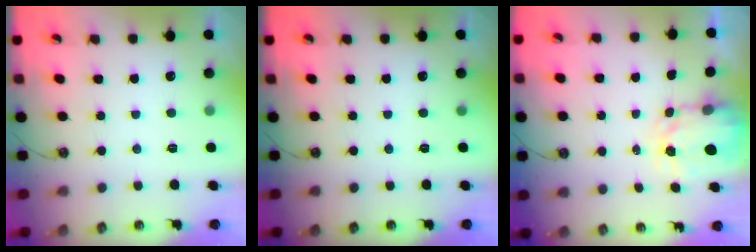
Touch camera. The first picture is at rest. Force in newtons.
{"total": 0.0}
{"total": 3.4, "press": 3.4, "slide": 0.4}